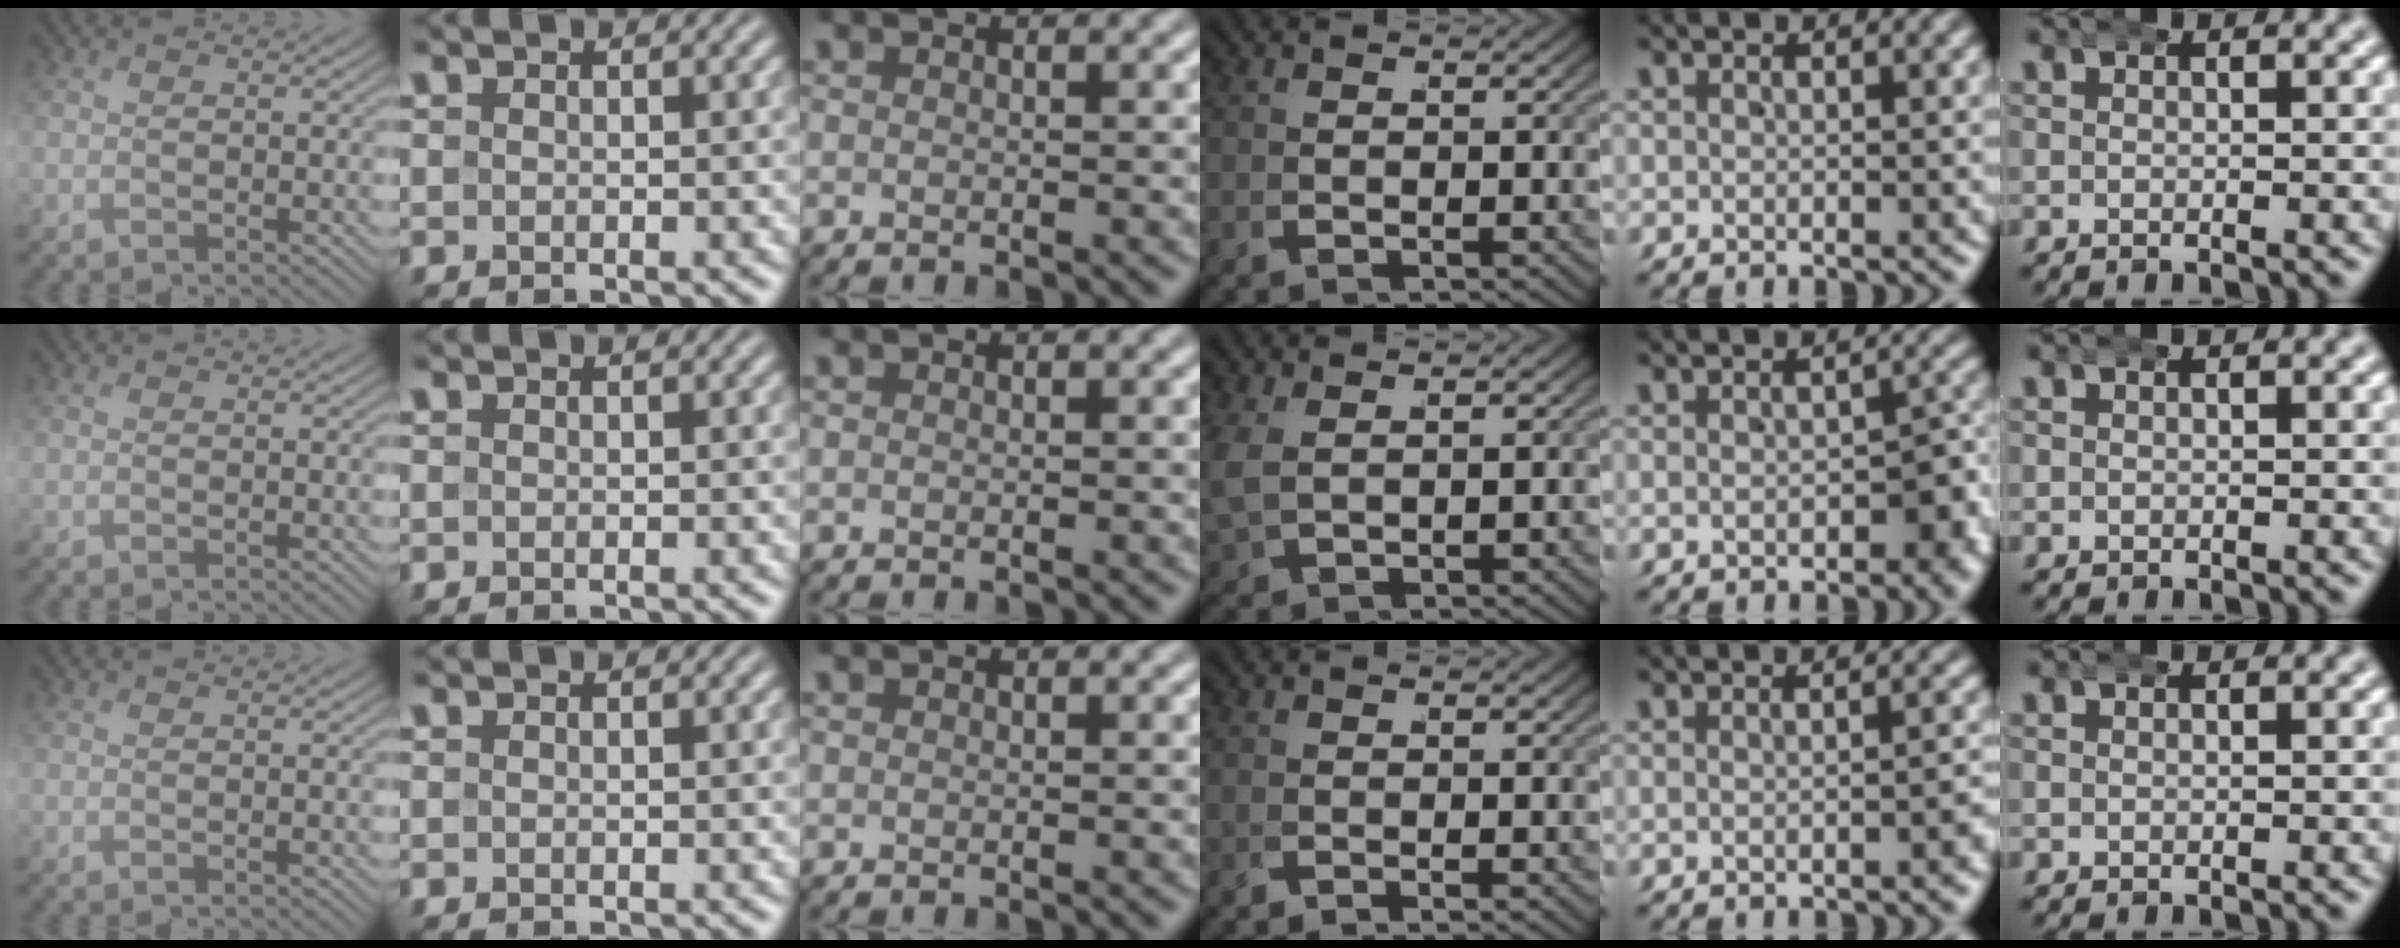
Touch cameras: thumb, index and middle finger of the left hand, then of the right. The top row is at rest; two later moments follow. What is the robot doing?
{"motion": "wrap", "object": "arm wrap"}